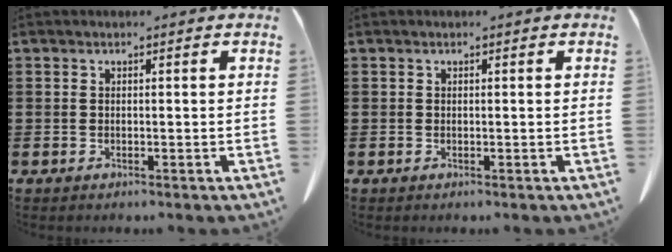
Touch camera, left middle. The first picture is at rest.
{"total": 0.0}